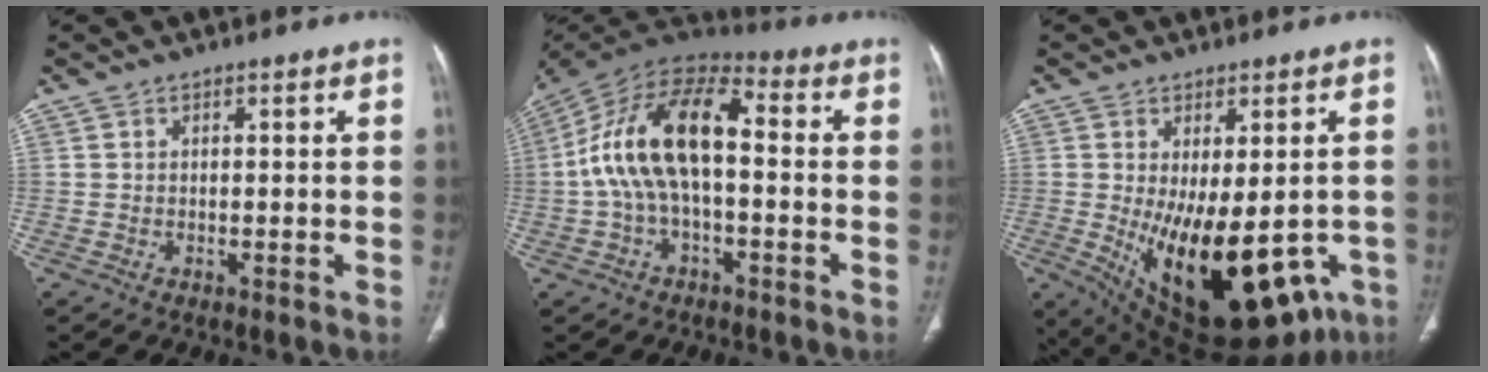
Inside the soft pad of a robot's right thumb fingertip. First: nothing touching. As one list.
[{"total": 17.4, "force": [-0.3, 8.9, 15.0], "torque": [-0.284, 0.047, -0.015]}, {"total": 22.6, "force": [-6.6, 11.1, 18.5], "torque": [-0.232, -0.023, -0.064]}]